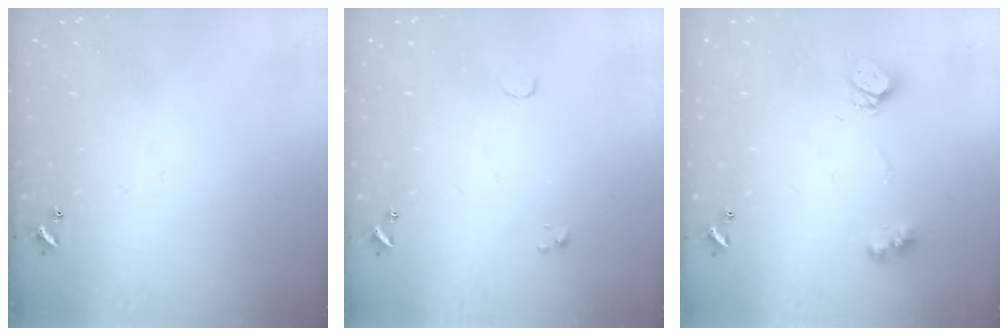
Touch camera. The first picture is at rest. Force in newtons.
{"total": 0.9, "press": 0.8, "slide": 0.2}
{"total": 8.7, "press": 8.7, "slide": 1.0}